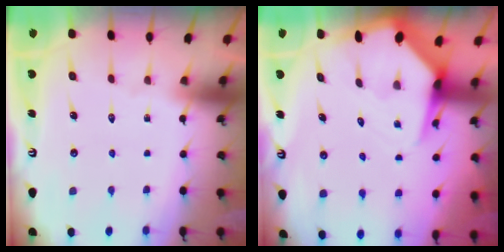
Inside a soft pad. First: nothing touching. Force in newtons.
{"total": 6.6, "press": 6.6, "slide": 0.8}